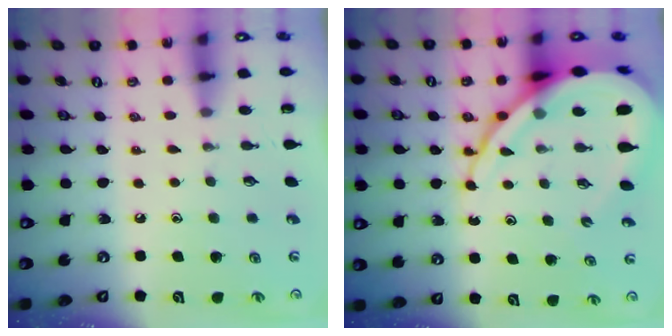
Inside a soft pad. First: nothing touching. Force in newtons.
{"total": 18.0, "press": 17.9, "slide": 1.9}